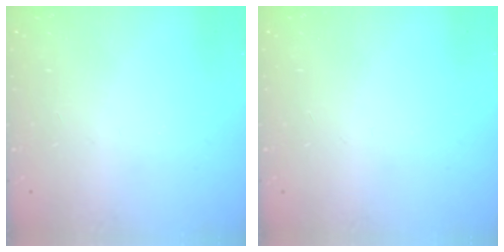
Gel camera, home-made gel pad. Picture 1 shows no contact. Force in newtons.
{"total": 0.0}